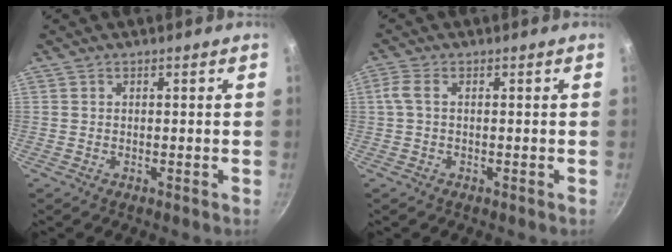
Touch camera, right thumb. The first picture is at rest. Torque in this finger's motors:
{"motor_torque": [0.46, 1.09, 0.74, -0.57, 0.04]}